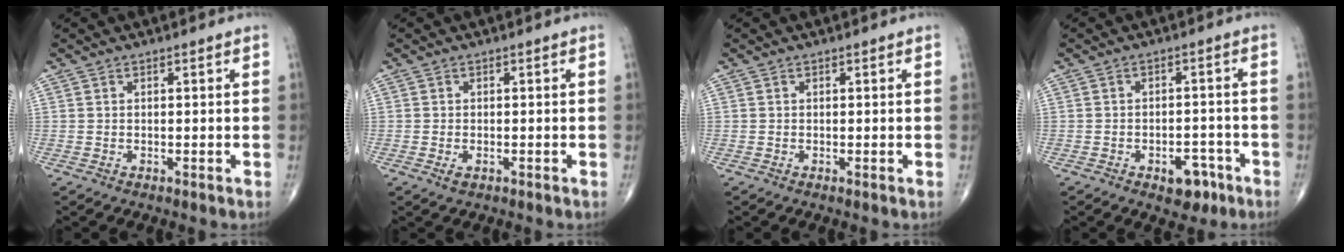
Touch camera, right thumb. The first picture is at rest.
{"total": 1.3, "force": [-0.5, 0.7, 0.9], "torque": [-0.016, 0.001, -0.006]}
{"total": 0.0}
{"total": 5.6, "force": [-3.1, 3.3, 3.3], "torque": [-0.020, 0.025, -0.037]}